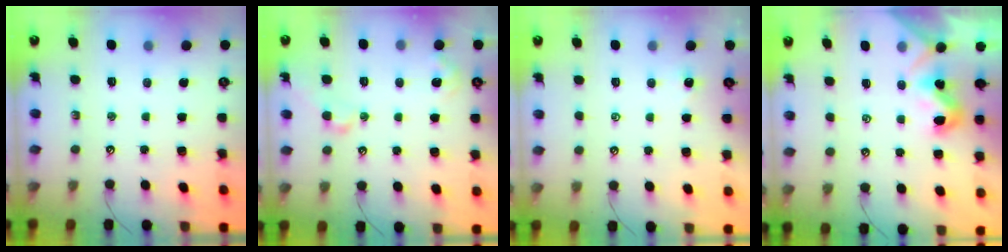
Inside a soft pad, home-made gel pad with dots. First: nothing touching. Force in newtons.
{"total": 6.3, "press": 6.2, "slide": 1.0}
{"total": 2.6, "press": 2.6, "slide": 0.2}
{"total": 1.3, "press": 1.2, "slide": 0.3}